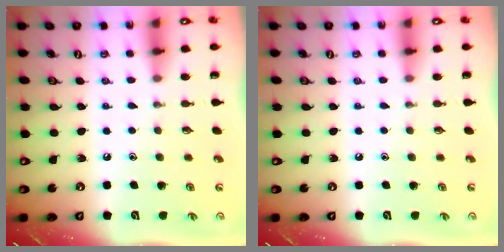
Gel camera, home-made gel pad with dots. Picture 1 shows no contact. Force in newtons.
{"total": 0.0}